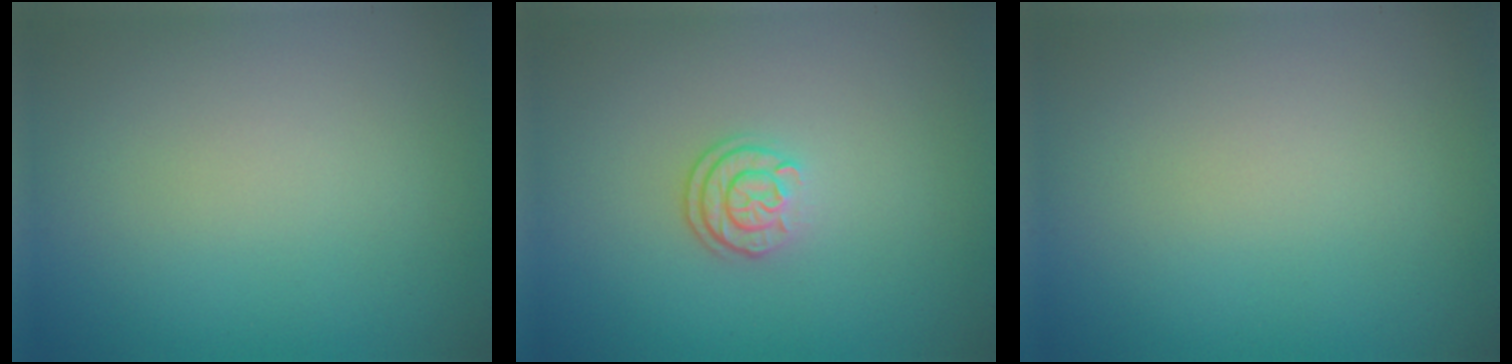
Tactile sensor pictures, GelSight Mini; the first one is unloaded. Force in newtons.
{"total": 2.1, "press": 1.8, "slide": 1.2}
{"total": 0.0}